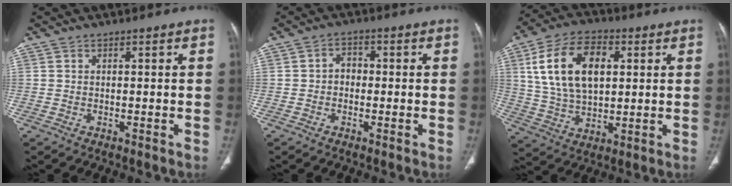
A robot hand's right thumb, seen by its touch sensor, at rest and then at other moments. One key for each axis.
{"total": 2.9, "fx": -0.4, "fy": 2.4, "fz": 1.6, "tx": -0.004, "ty": 0.014, "tz": -0.016}
{"total": 16.5, "fx": 4.3, "fy": 9.9, "fz": 12.5, "tx": -0.208, "ty": 0.001, "tz": 0.080}